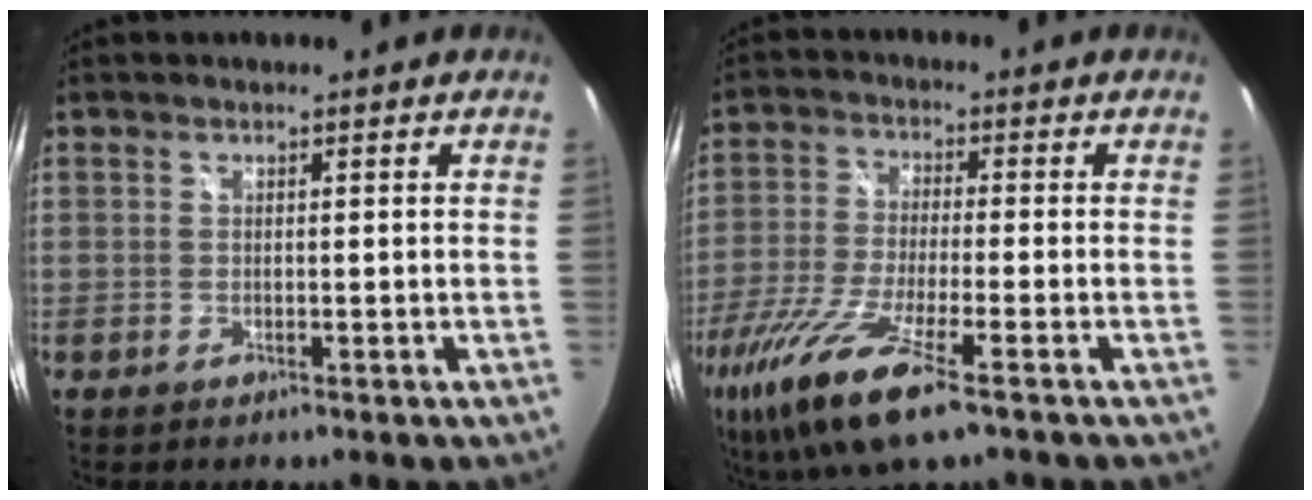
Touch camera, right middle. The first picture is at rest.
{"total": 16.3, "force": [-9.5, 3.1, 12.9], "torque": [-0.271, -0.059, -0.180]}